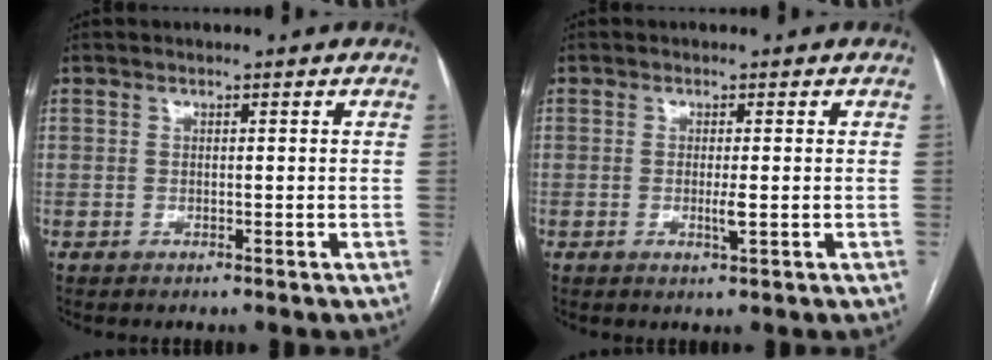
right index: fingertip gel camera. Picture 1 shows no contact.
{"total": 1.8, "force": [-0.3, 0.1, 1.8], "torque": [-0.034, -0.004, -0.004]}